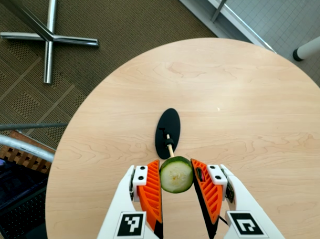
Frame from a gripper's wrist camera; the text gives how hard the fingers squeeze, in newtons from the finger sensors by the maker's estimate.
{"total": 7.7, "left": 8.1, "right": 7.4}